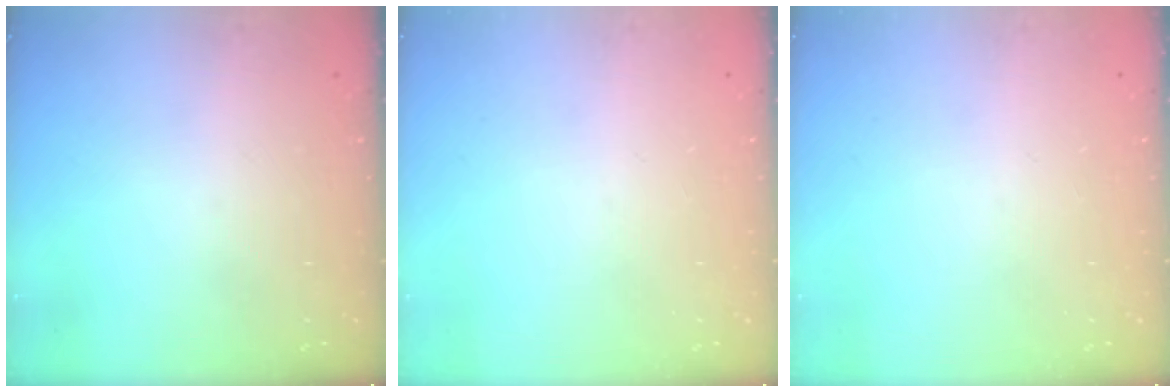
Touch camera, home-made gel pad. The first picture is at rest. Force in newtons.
{"total": 0.0}
{"total": 0.0}